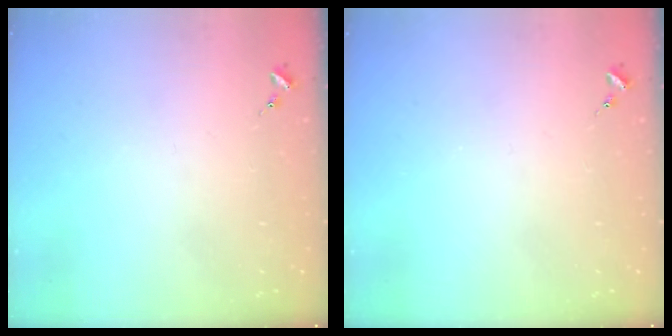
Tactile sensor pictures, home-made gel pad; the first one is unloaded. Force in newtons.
{"total": 0.0}